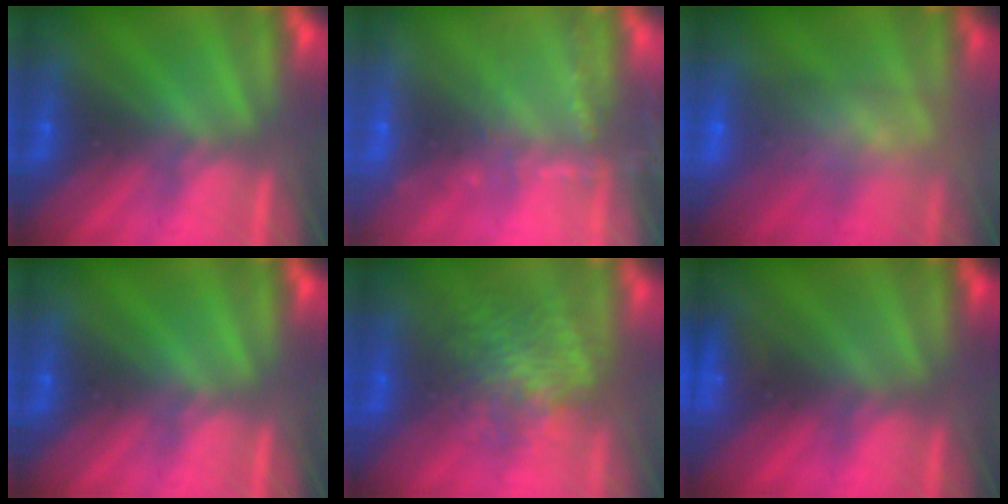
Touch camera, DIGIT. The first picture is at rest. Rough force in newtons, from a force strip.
{"total": 7.2}
{"total": 7.9}
{"total": 0.0}
{"total": 7.6}
{"total": 2.3}